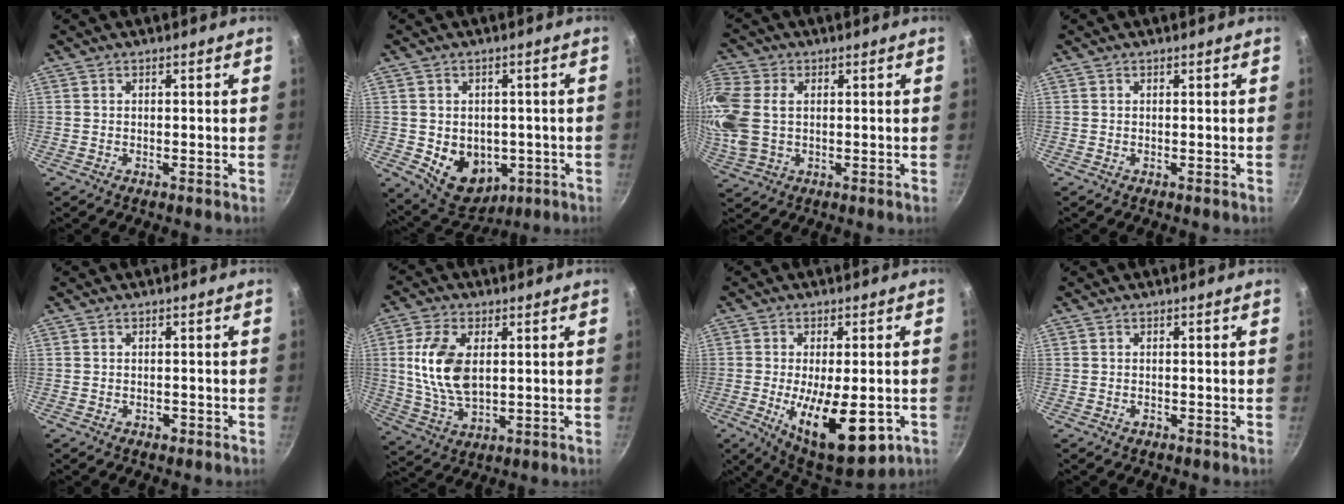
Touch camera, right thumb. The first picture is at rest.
{"total": 11.1, "force": [-2.6, 8.4, 6.8], "torque": [-0.072, 0.006, -0.018]}
{"total": 13.9, "force": [1.2, 9.6, 10.0], "torque": [-0.274, 0.007, 0.030]}
{"total": 0.0}
{"total": 1.1, "force": [-0.6, 0.7, 0.5], "torque": [-0.005, 0.002, -0.009]}
{"total": 12.5, "force": [2.0, 6.9, 10.2], "torque": [-0.204, -0.008, 0.044]}
{"total": 15.9, "force": [-4.6, 6.7, 13.7], "torque": [-0.216, -0.017, -0.050]}
{"total": 0.6, "force": [-0.4, 0.4, 0.2], "torque": [-0.002, 0.002, -0.007]}